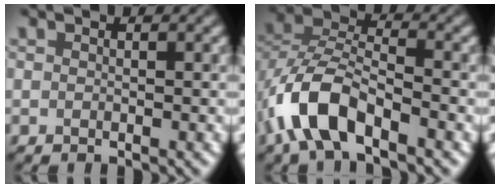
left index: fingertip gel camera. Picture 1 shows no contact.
{"total": 7.0, "force": [-3.7, 3.2, 4.9], "torque": [-0.095, 0.008, -0.081]}